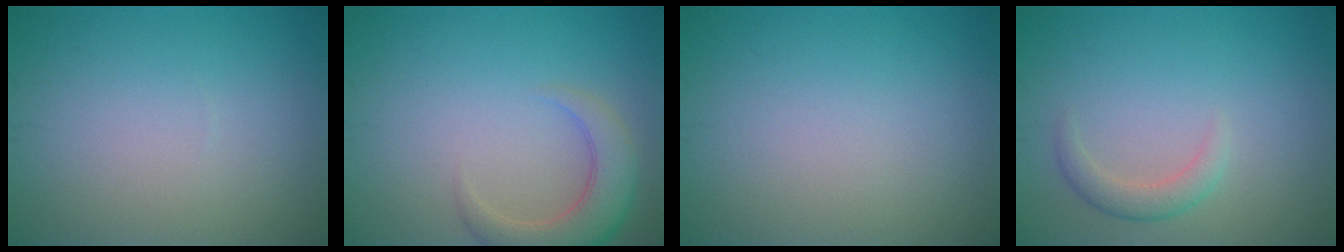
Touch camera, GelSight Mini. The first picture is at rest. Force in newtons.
{"total": 4.5, "press": 4.5, "slide": 0.5}
{"total": 0.0}
{"total": 2.0, "press": 2.0, "slide": 0.1}